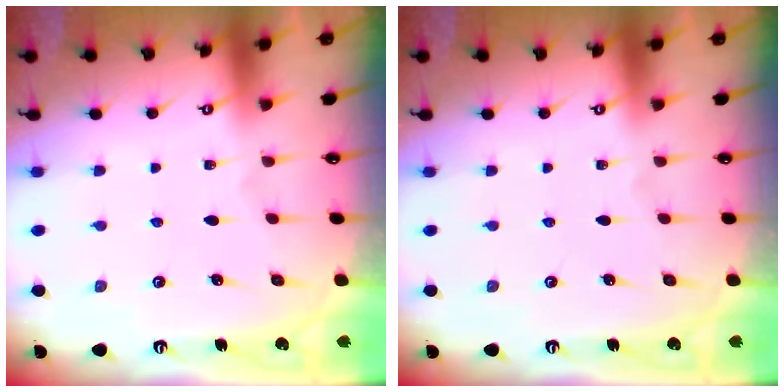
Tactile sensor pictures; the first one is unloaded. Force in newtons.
{"total": 0.0}